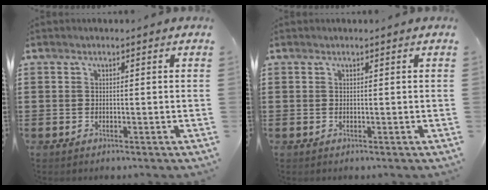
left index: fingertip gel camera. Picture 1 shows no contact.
{"total": 0.0}